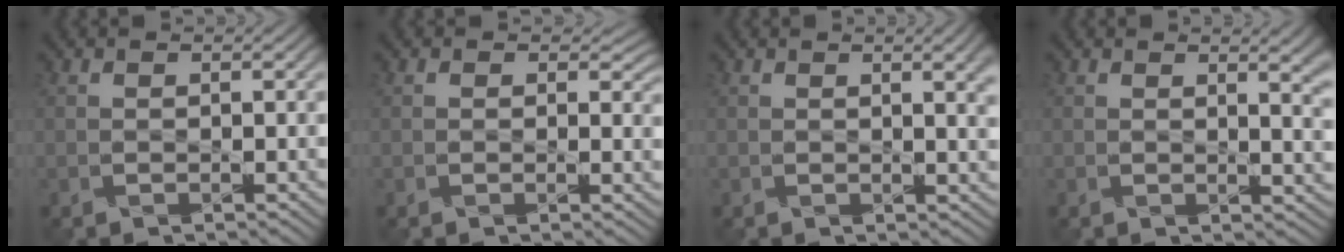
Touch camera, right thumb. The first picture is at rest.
{"total": 2.0, "force": [0.7, 1.3, 1.4], "torque": [-0.022, -0.008, 0.007]}
{"total": 3.3, "force": [1.1, 0.8, 3.0], "torque": [-0.040, 0.004, 0.018]}
{"total": 5.1, "force": [1.8, 1.8, 4.4], "torque": [-0.046, 0.000, 0.027]}